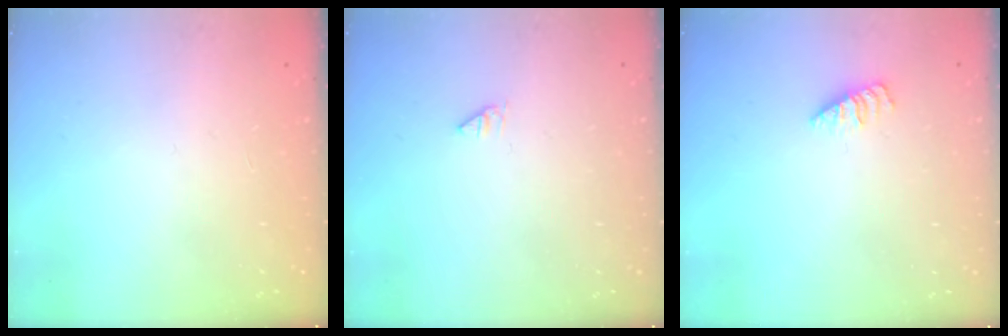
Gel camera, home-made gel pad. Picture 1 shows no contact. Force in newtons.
{"total": 0.0}
{"total": 1.2, "press": 1.1, "slide": 0.2}